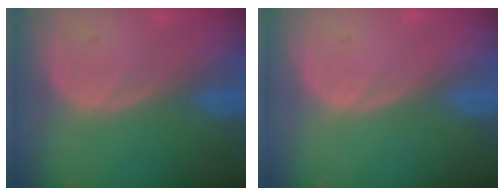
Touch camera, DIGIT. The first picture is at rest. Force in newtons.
{"total": 0.0}